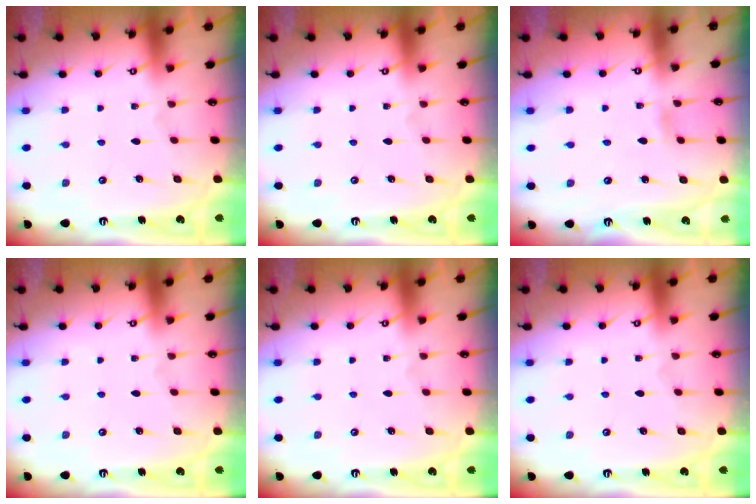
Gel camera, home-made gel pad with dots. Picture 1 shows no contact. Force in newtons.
{"total": 0.0}
{"total": 2.0, "press": 2.0, "slide": 0.2}
{"total": 0.0}
{"total": 0.0}
{"total": 0.0}